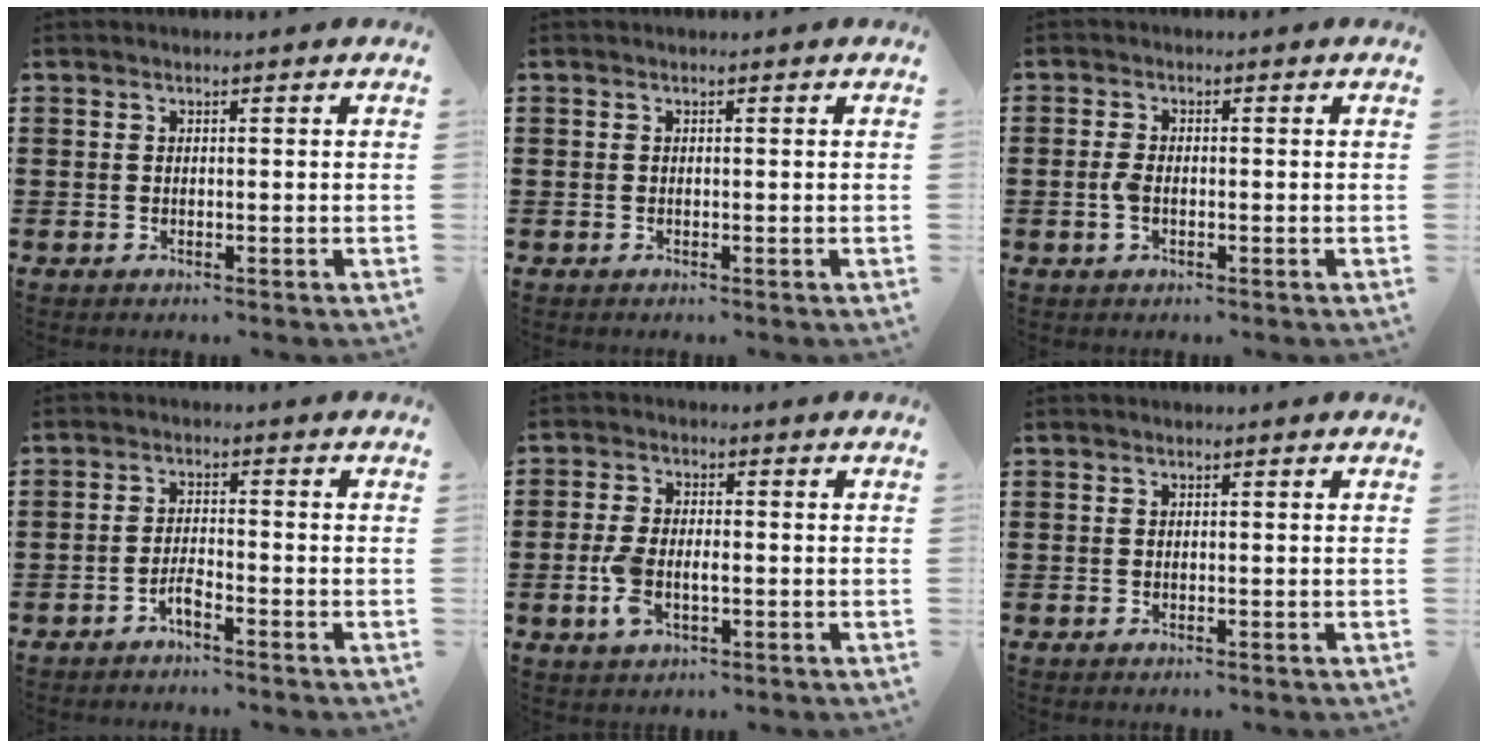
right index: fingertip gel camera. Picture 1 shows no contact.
{"total": 0.0}
{"total": 2.3, "force": [-0.6, 1.1, 2.0], "torque": [-0.053, -0.005, -0.016]}
{"total": 2.5, "force": [-2.0, 0.4, 1.4], "torque": [-0.036, 0.003, -0.040]}
{"total": 4.8, "force": [-1.1, 2.5, 3.9], "torque": [-0.098, -0.005, -0.026]}
{"total": 0.0}